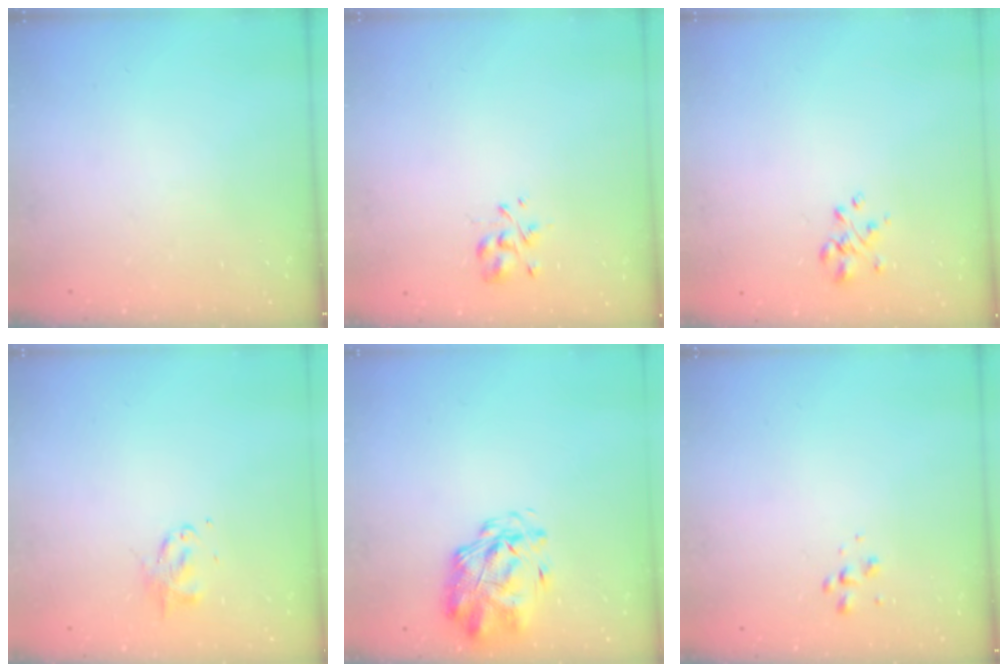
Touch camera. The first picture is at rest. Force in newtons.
{"total": 2.0, "press": 1.8, "slide": 0.9}
{"total": 1.9, "press": 1.8, "slide": 0.6}
{"total": 2.8, "press": 2.7, "slide": 0.6}
{"total": 1.9, "press": 1.7, "slide": 0.9}
{"total": 1.4, "press": 1.3, "slide": 0.4}